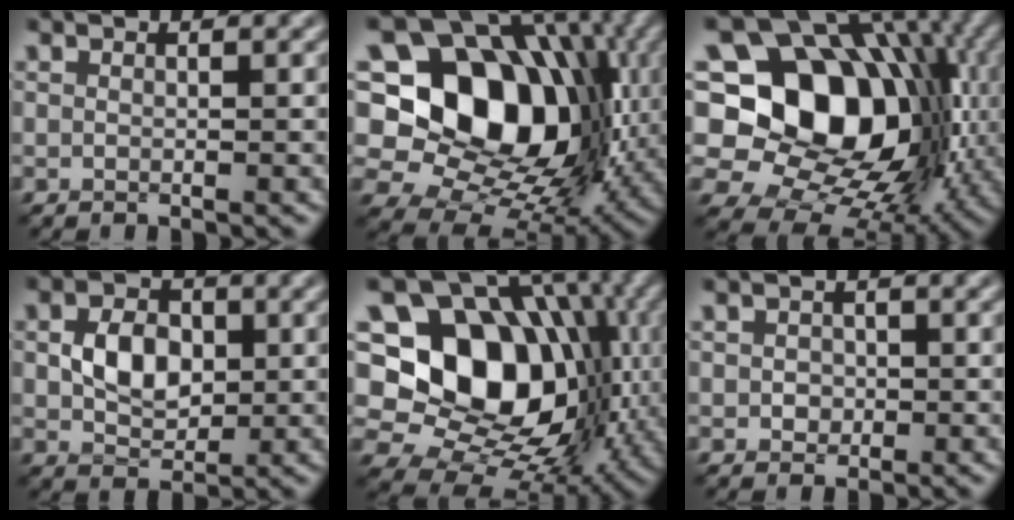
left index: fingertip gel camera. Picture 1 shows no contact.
{"total": 15.5, "force": [2.5, 12.0, 9.5], "torque": [-0.157, 0.006, 0.034]}
{"total": 17.1, "force": [1.6, 13.1, 10.9], "torque": [-0.172, 0.006, 0.020]}
{"total": 4.0, "force": [0.2, 2.8, 2.8], "torque": [-0.059, -0.001, -0.001]}
{"total": 15.4, "force": [1.6, 12.0, 9.5], "torque": [-0.153, -0.001, 0.024]}
{"total": 1.2, "force": [-0.1, 1.0, 0.6], "torque": [-0.012, -0.003, -0.005]}